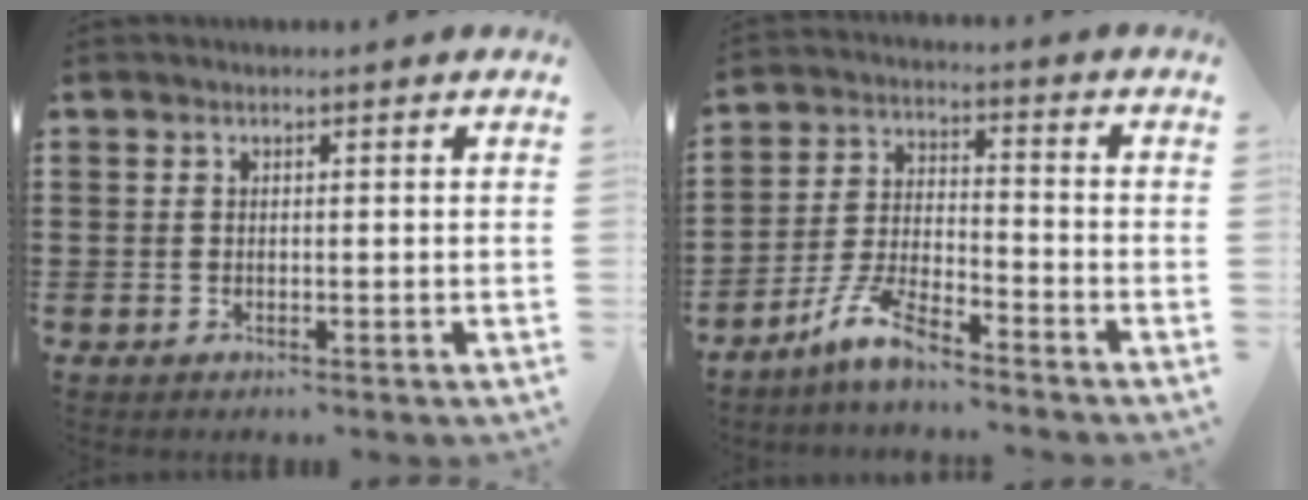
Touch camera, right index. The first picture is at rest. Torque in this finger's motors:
{"motor_torque": [0.82, 1.06, -0.21, -0.21]}